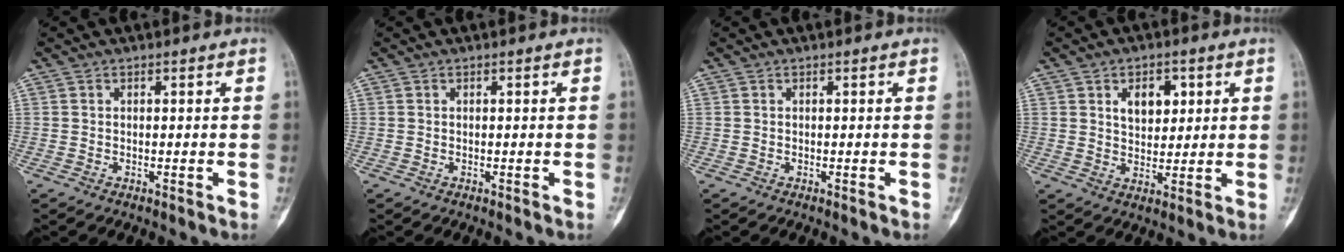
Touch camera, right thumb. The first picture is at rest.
{"total": 0.0}
{"total": 0.0}
{"total": 6.4, "force": [2.3, 4.3, 4.2], "torque": [-0.038, -0.012, 0.038]}